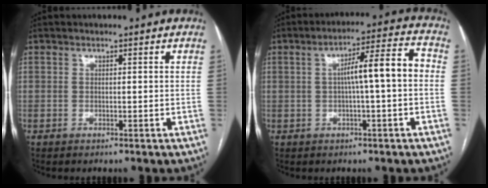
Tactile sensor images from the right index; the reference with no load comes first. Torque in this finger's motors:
{"motor_torque": [0.61, -0.08, 0.32, 0.12]}